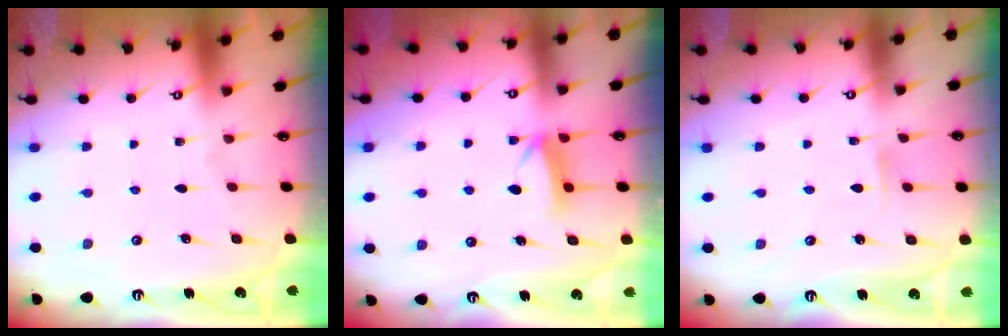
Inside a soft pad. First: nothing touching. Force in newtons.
{"total": 6.1, "press": 6.0, "slide": 0.9}
{"total": 3.2, "press": 3.2, "slide": 0.4}